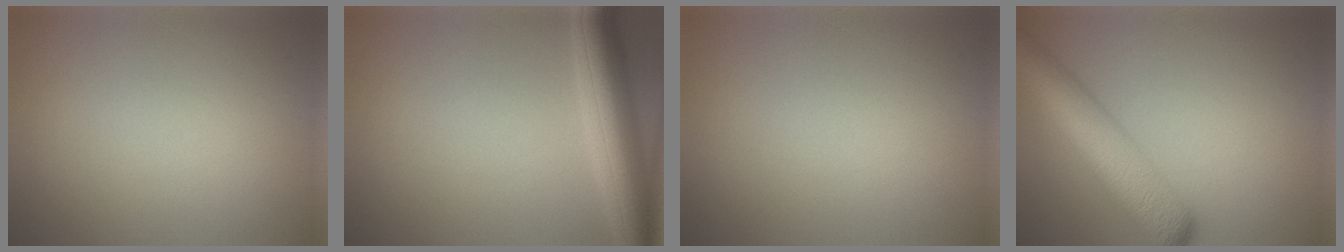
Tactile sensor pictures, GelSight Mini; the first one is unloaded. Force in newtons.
{"total": 6.6, "press": 6.6, "slide": 0.3}
{"total": 0.0}
{"total": 7.6, "press": 7.6, "slide": 0.3}